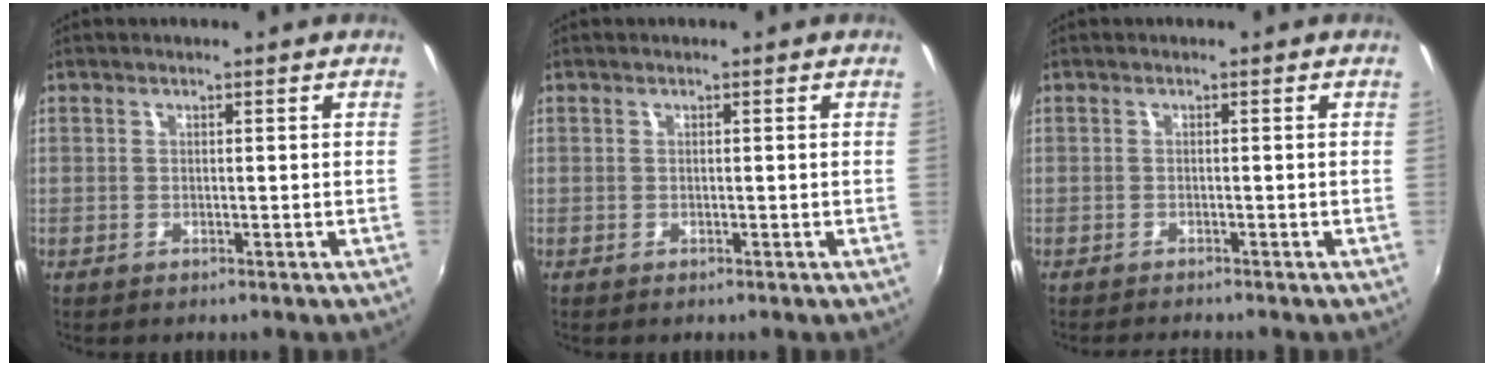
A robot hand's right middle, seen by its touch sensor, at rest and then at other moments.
{"total": 0.0}
{"total": 1.8, "force": [-1.8, 0.0, 0.4], "torque": [-0.013, -0.013, -0.032]}